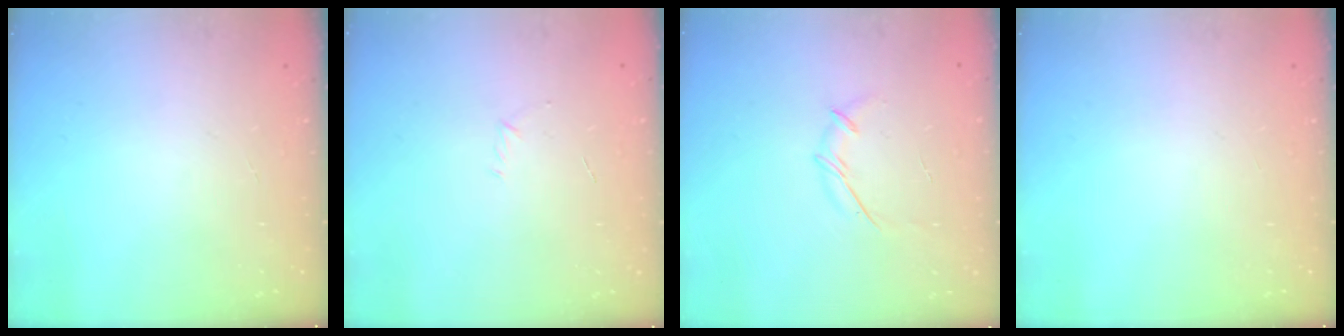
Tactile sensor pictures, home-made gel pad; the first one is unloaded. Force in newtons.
{"total": 2.7, "press": 2.6, "slide": 0.7}
{"total": 4.5, "press": 4.3, "slide": 1.0}
{"total": 0.0}